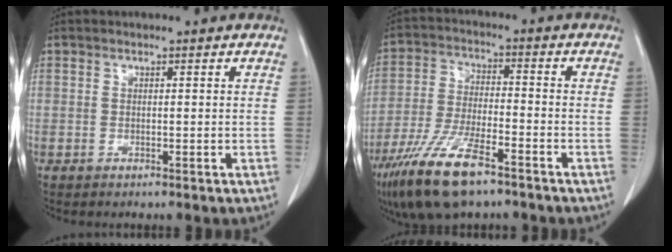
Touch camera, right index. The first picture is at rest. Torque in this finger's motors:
{"motor_torque": [1.08, -1.07, 0.74, 0.21]}